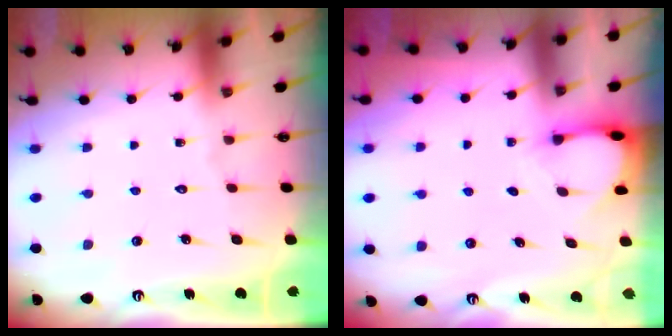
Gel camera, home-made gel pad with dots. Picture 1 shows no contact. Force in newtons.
{"total": 3.4, "press": 3.4, "slide": 0.1}